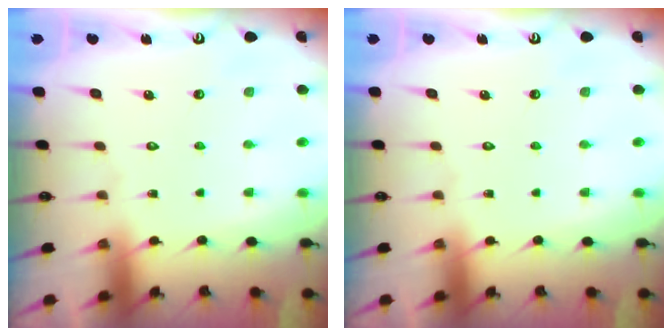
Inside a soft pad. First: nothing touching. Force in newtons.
{"total": 0.0}